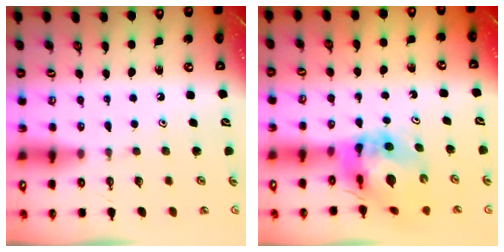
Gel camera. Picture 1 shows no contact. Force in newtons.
{"total": 12.7, "press": 12.6, "slide": 1.5}